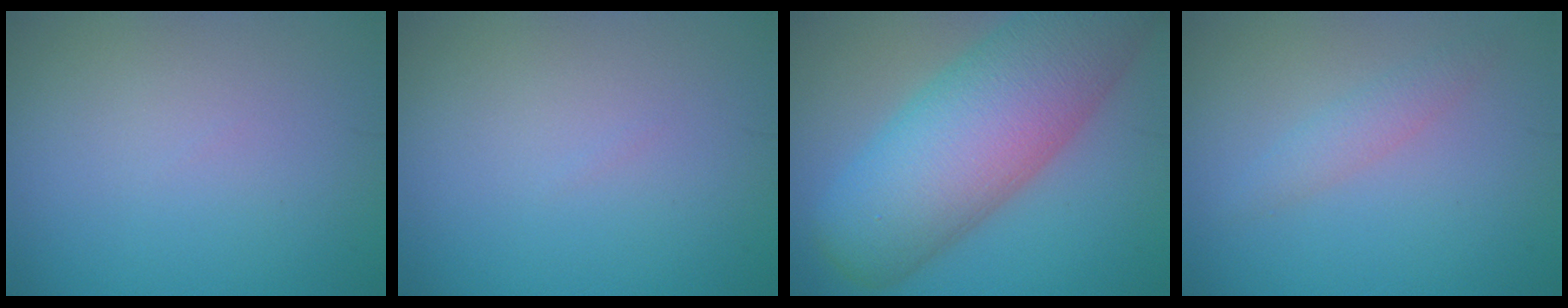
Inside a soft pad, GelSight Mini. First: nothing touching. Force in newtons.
{"total": 0.0}
{"total": 12.4, "press": 12.4, "slide": 0.7}
{"total": 1.6, "press": 1.6, "slide": 0.1}